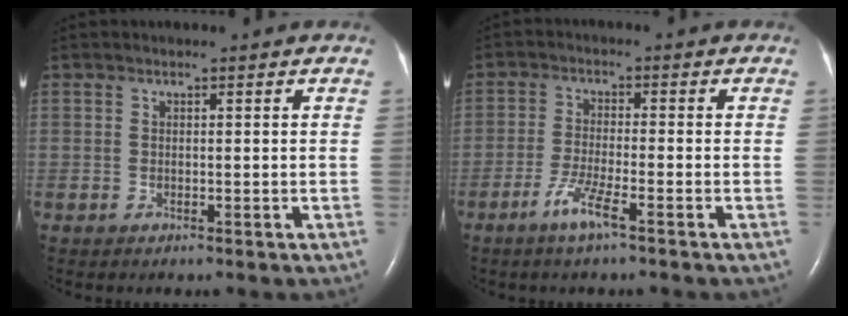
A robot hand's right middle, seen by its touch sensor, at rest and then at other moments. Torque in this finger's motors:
{"motor_torque": [0.84, -0.63, 0.11, 0.06]}